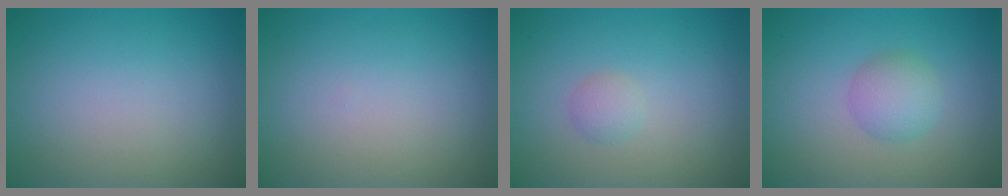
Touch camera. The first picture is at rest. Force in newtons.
{"total": 0.0}
{"total": 1.1, "press": 1.1, "slide": 0.0}
{"total": 2.4, "press": 2.4, "slide": 0.0}